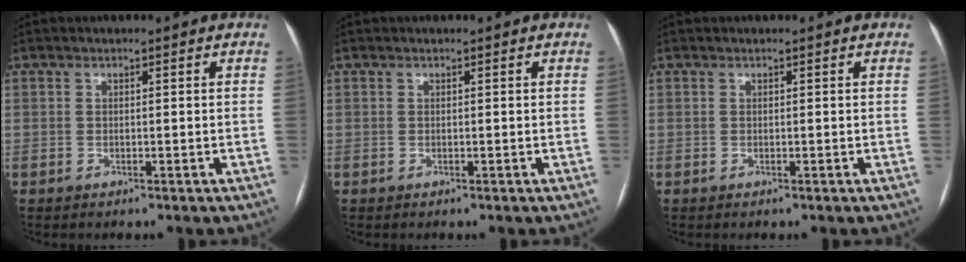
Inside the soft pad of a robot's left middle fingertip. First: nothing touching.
{"total": 0.0}
{"total": 0.0}